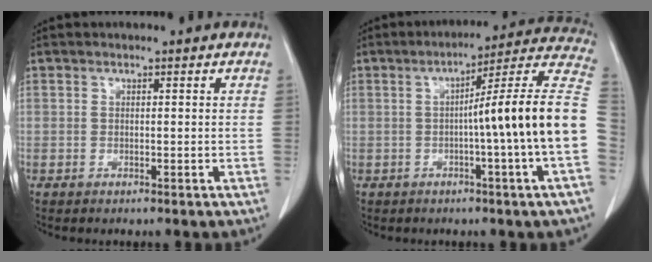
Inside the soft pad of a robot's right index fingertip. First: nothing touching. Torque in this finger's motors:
{"motor_torque": [1.77, -0.37, 0.92, 0.20]}